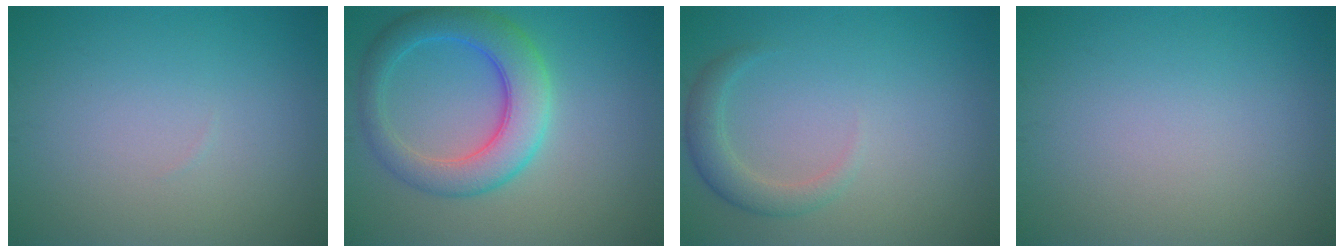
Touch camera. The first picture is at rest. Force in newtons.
{"total": 6.2, "press": 6.2, "slide": 0.1}
{"total": 2.3, "press": 2.3, "slide": 0.2}
{"total": 0.0}